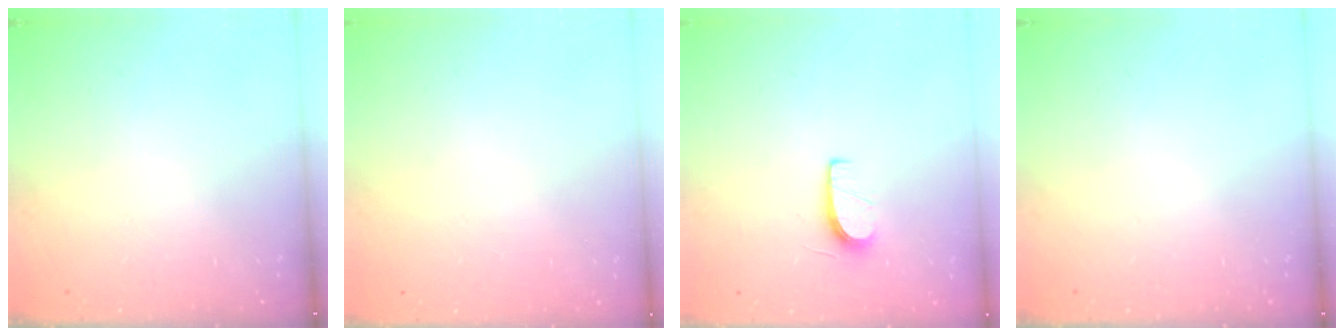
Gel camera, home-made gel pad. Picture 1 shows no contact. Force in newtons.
{"total": 0.5, "press": 0.5, "slide": 0.1}
{"total": 5.6, "press": 5.6, "slide": 0.7}
{"total": 0.0}